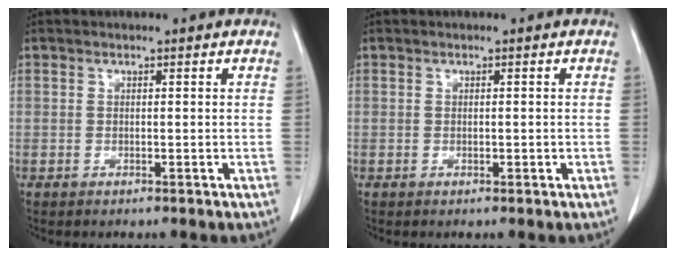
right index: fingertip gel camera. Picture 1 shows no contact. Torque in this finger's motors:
{"motor_torque": [-0.23, 0.13, 0.01, -0.01]}